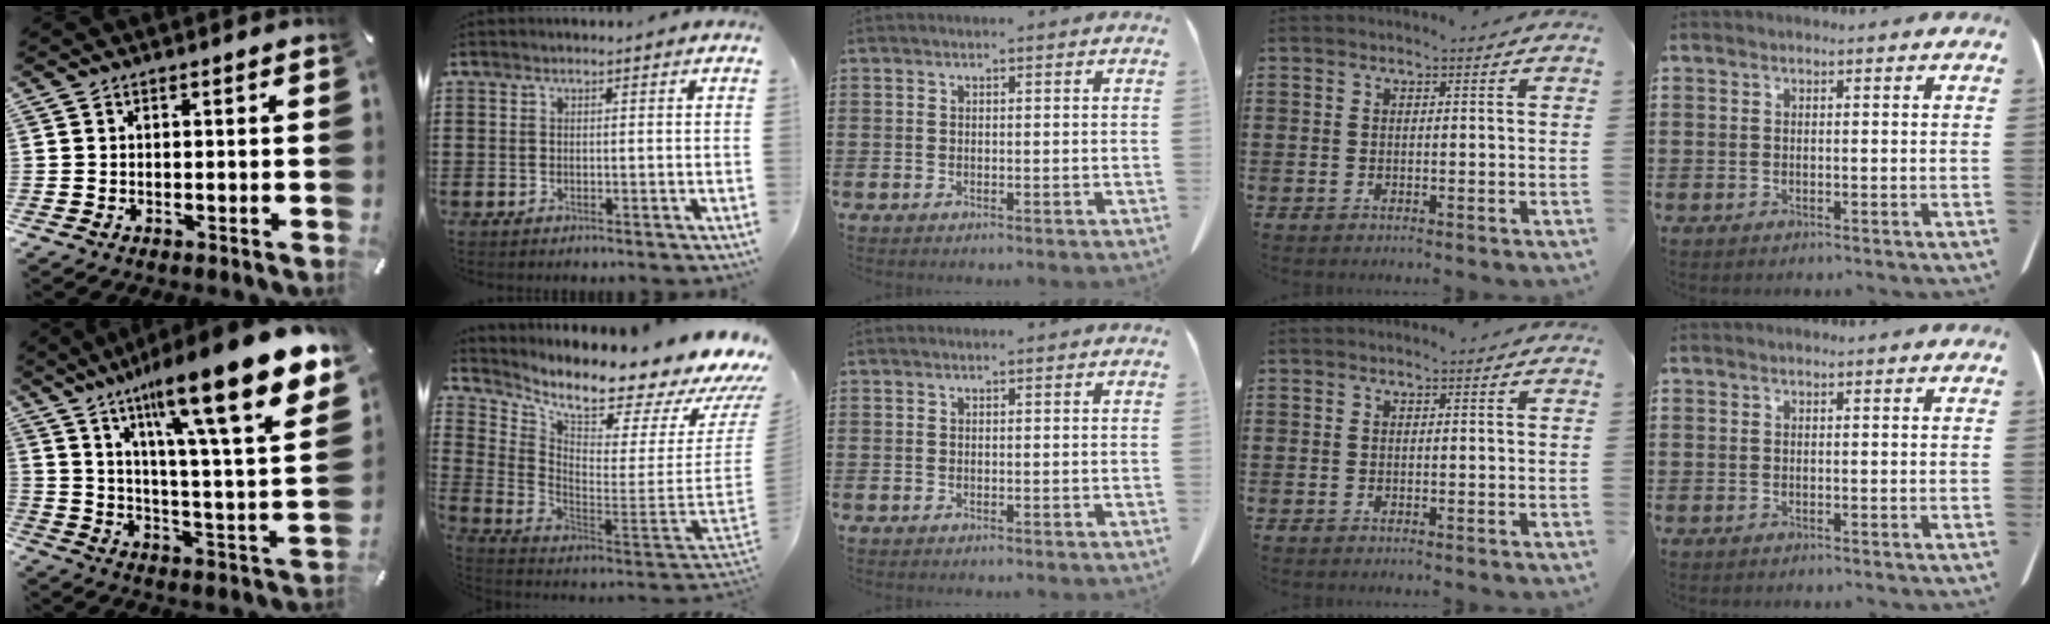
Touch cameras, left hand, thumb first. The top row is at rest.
{"thumb": {"total": 21.3, "force": [14.1, 3.7, 15.6], "torque": [-0.246, -0.101, 0.216]}, "index": {"total": 7.6, "force": [6.0, 0.5, 4.6], "torque": [-0.089, -0.081, 0.085]}}